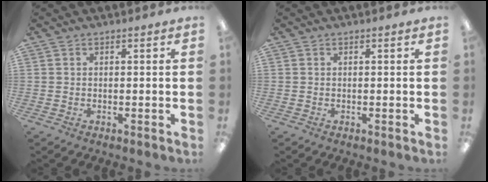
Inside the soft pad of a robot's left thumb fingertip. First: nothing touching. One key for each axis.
{"total": 0.0}